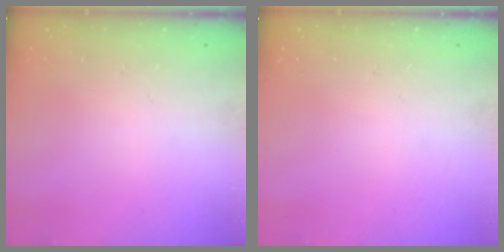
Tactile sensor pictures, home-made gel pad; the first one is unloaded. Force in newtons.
{"total": 0.0}